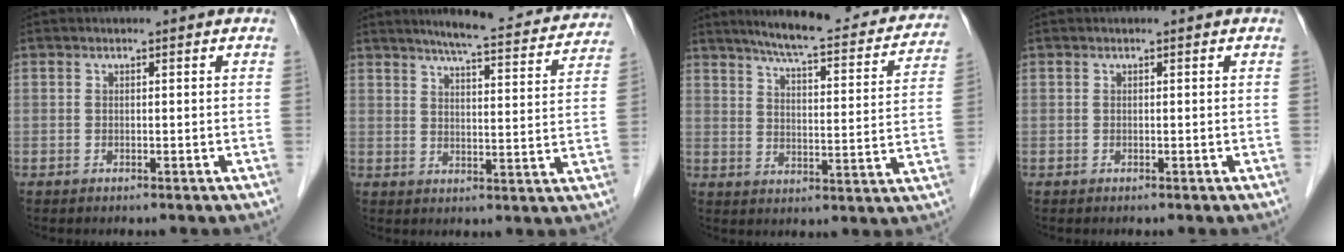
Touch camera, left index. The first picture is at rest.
{"total": 17.3, "force": [15.8, 1.9, 6.8], "torque": [-0.087, -0.015, 0.191]}
{"total": 20.9, "force": [18.4, 3.4, 9.4], "torque": [-0.125, -0.012, 0.229]}
{"total": 0.0}